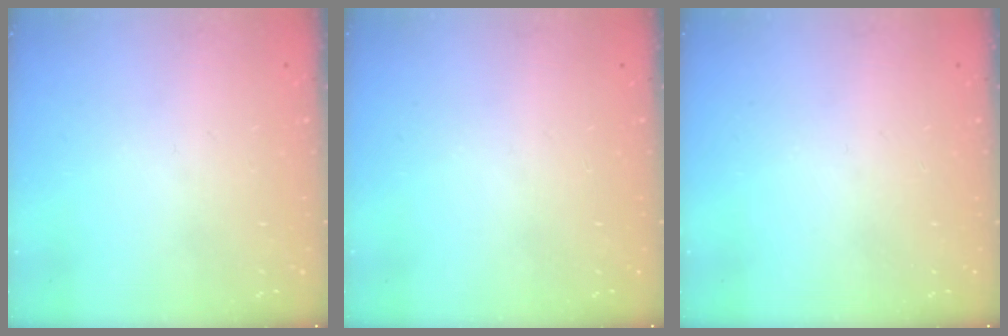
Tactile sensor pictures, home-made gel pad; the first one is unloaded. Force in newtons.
{"total": 0.0}
{"total": 0.0}